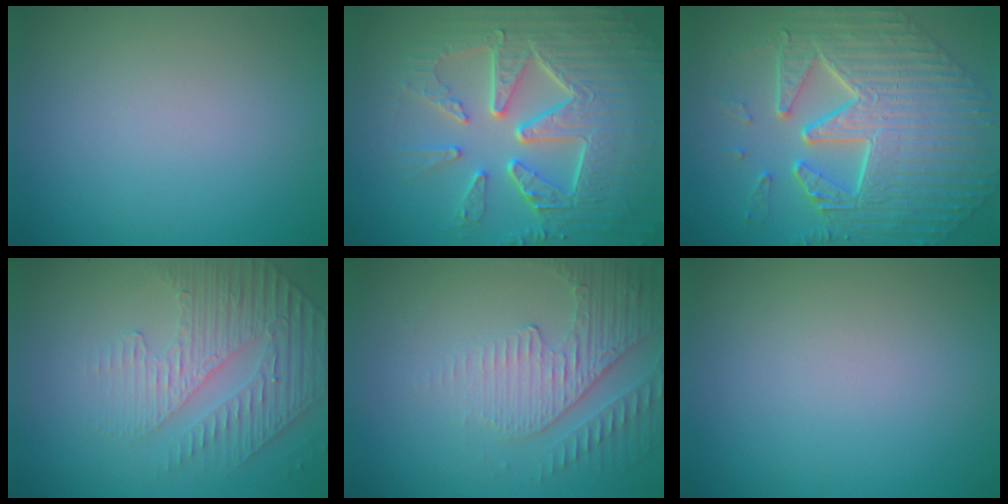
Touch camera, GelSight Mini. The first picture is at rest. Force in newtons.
{"total": 10.0, "press": 6.7, "slide": 7.5}
{"total": 10.4, "press": 7.4, "slide": 7.3}
{"total": 4.8, "press": 3.3, "slide": 3.5}
{"total": 5.0, "press": 3.4, "slide": 3.8}
{"total": 0.0}